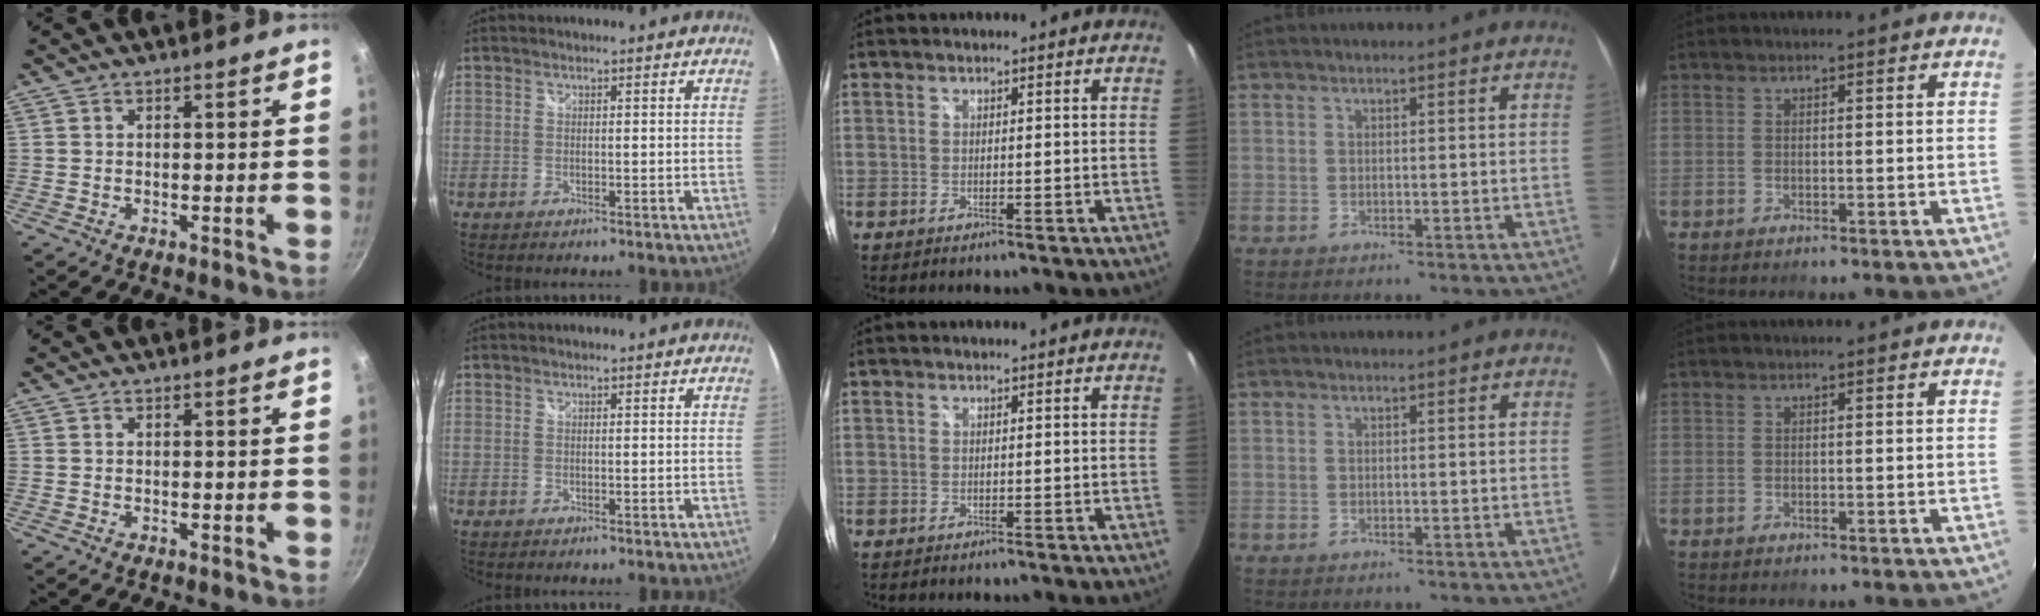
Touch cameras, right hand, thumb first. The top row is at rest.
{}